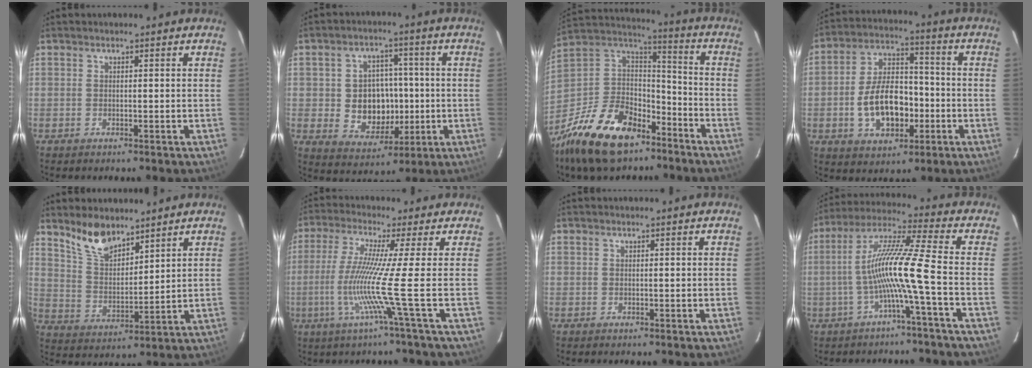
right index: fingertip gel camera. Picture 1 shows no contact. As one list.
[{"total": 10.4, "force": [-0.9, 8.8, 5.5], "torque": [-0.121, 0.014, 0.004]}, {"total": 23.0, "force": [-14.6, 12.8, 12.2], "torque": [-0.273, 0.014, -0.239]}, {"total": 13.1, "force": [-3.4, 8.0, 9.9], "torque": [-0.197, 0.023, -0.046]}, {"total": 9.2, "force": [7.3, 3.5, 4.4], "torque": [-0.082, 0.007, 0.148]}, {"total": 9.4, "force": [-2.5, -3.6, 8.3], "torque": [-0.168, -0.016, -0.049]}, {"total": 0.0}, {"total": 11.2, "force": [-3.4, -1.6, 10.6], "torque": [-0.206, 0.010, -0.062]}]